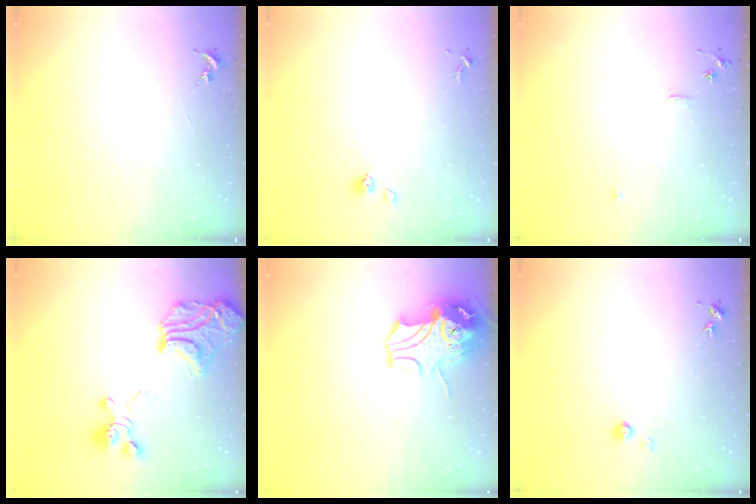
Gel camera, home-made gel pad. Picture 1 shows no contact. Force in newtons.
{"total": 4.4, "press": 3.7, "slide": 2.4}
{"total": 5.6, "press": 5.6, "slide": 0.6}
{"total": 25.0, "press": 24.9, "slide": 2.6}
{"total": 12.0, "press": 11.8, "slide": 2.0}
{"total": 4.0, "press": 4.0, "slide": 0.3}